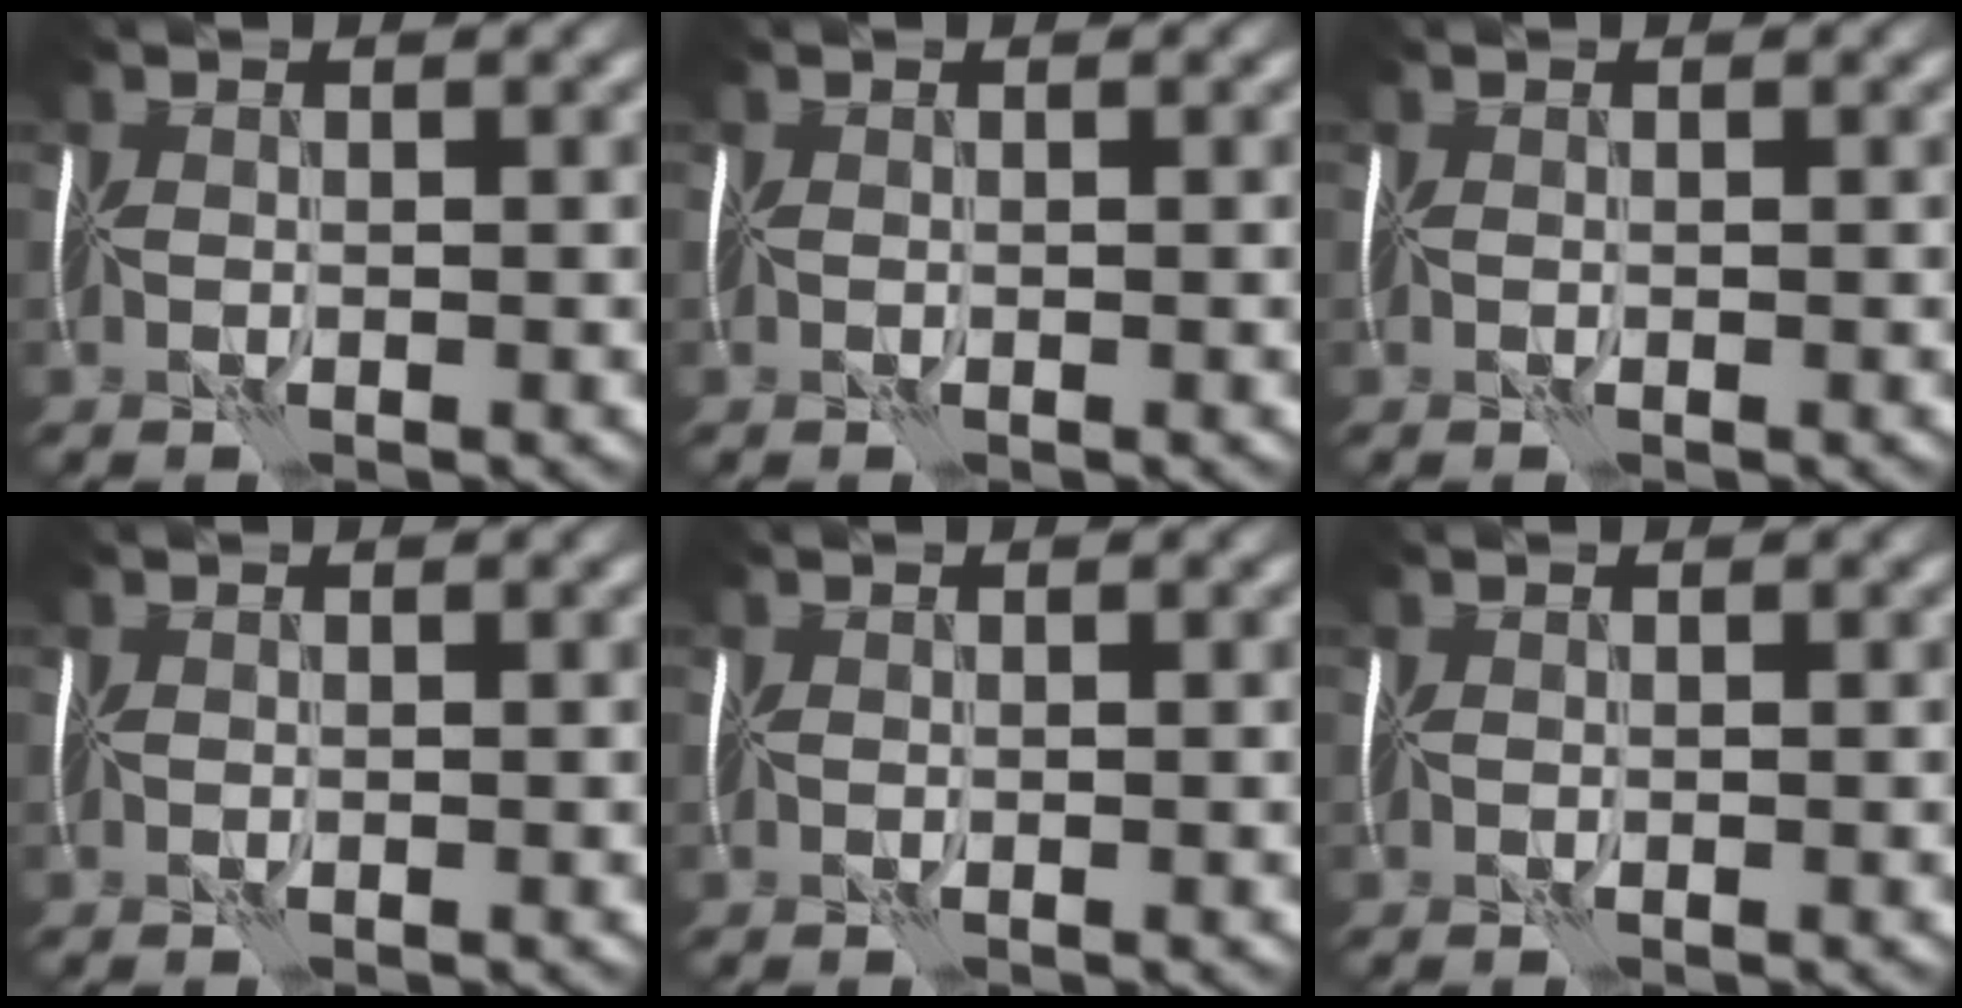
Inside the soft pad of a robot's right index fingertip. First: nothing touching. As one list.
[{"total": 0.0}, {"total": 0.0}, {"total": 0.0}, {"total": 0.0}, {"total": 0.0}]